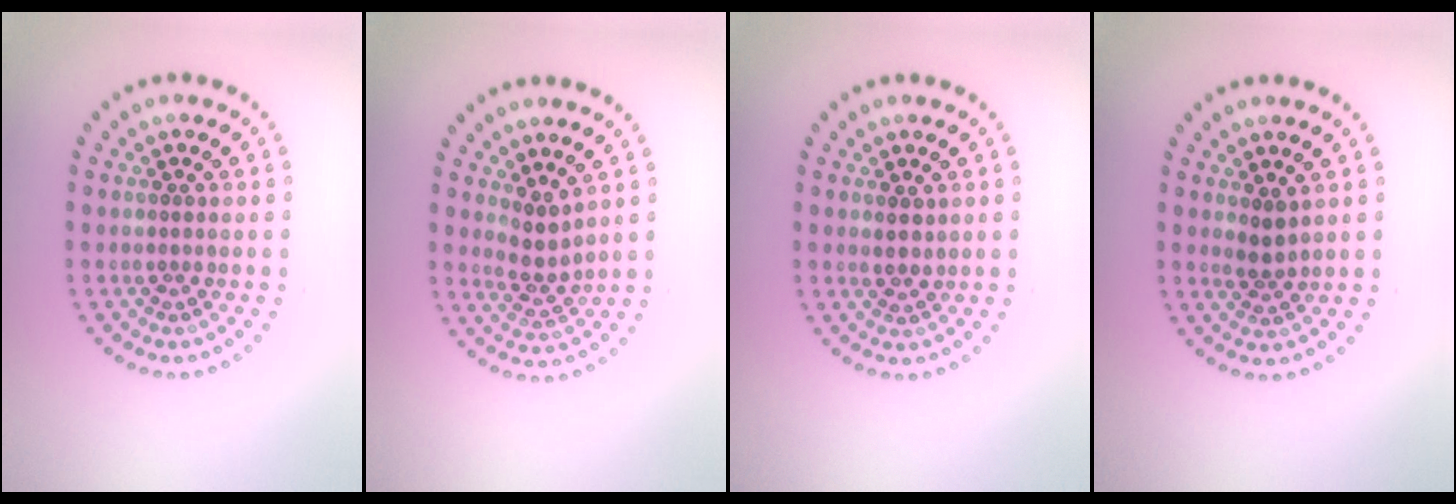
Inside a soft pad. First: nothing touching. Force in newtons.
{"total": 2.3, "press": 1.7, "slide": 1.5}
{"total": 1.4, "press": 1.2, "slide": 0.6}
{"total": 1.6, "press": 1.3, "slide": 0.9}